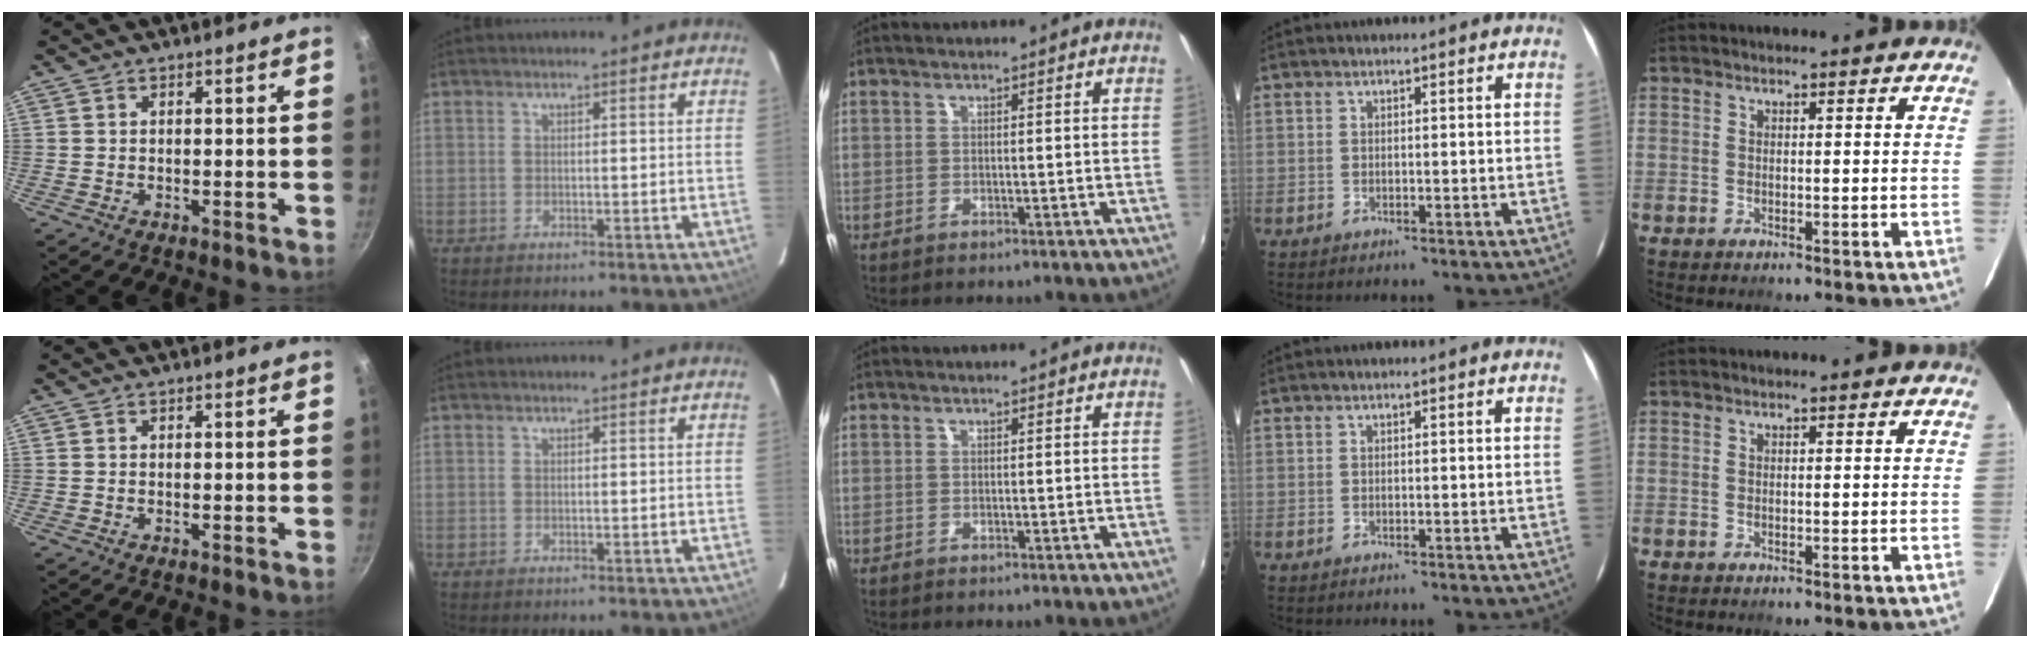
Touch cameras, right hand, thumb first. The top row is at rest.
{}